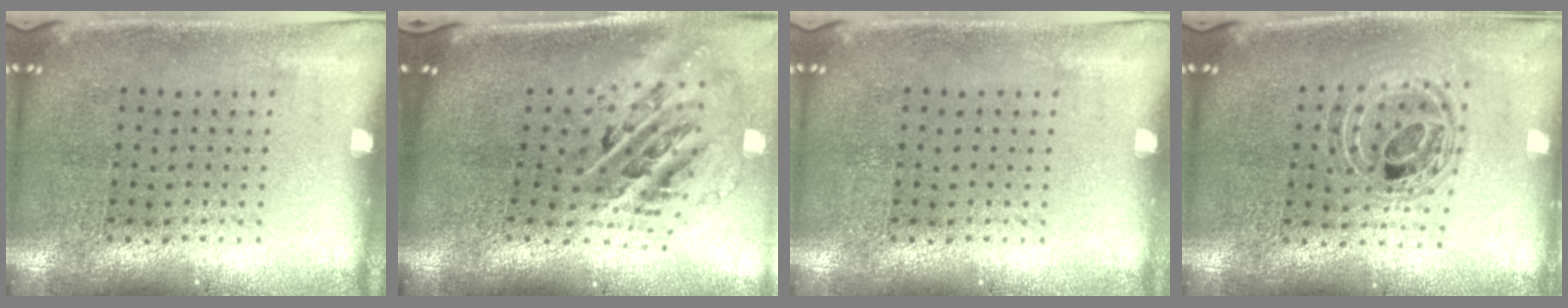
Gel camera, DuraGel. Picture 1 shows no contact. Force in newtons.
{"total": 2.7, "press": 1.8, "slide": 2.0}
{"total": 0.0}
{"total": 0.9, "press": 0.9, "slide": 0.1}